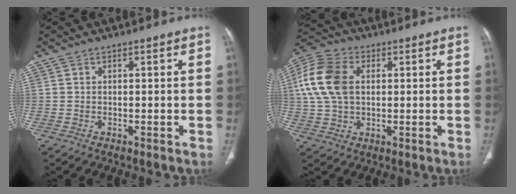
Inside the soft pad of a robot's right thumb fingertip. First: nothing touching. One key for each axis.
{"total": 13.5, "fx": 2.3, "fy": 9.3, "fz": 9.6, "tx": -0.195, "ty": 0.015, "tz": 0.040}